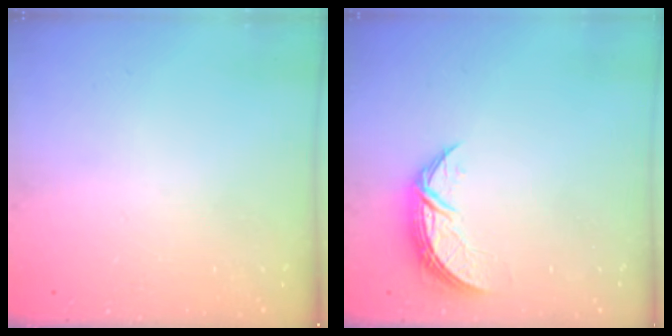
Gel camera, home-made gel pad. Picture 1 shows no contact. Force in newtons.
{"total": 7.3, "press": 7.3, "slide": 0.5}